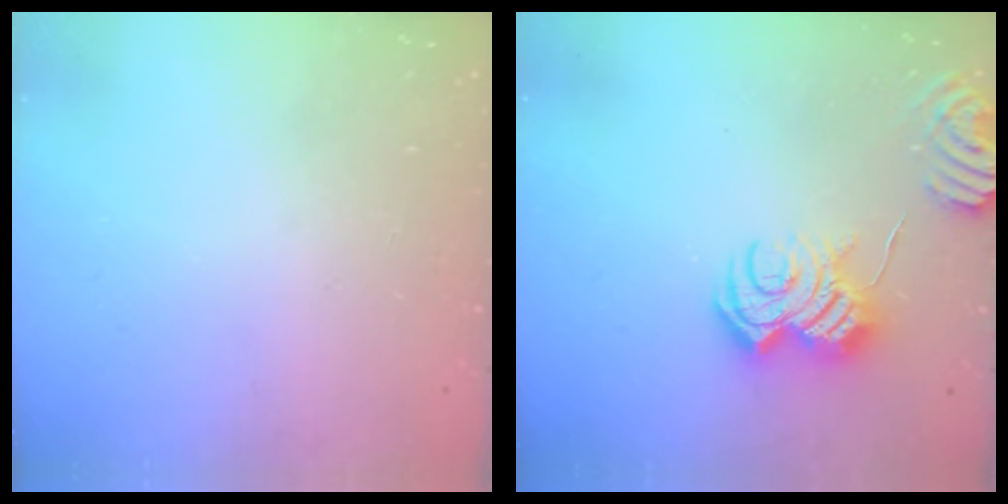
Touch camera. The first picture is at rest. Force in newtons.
{"total": 11.9, "press": 11.9, "slide": 0.7}